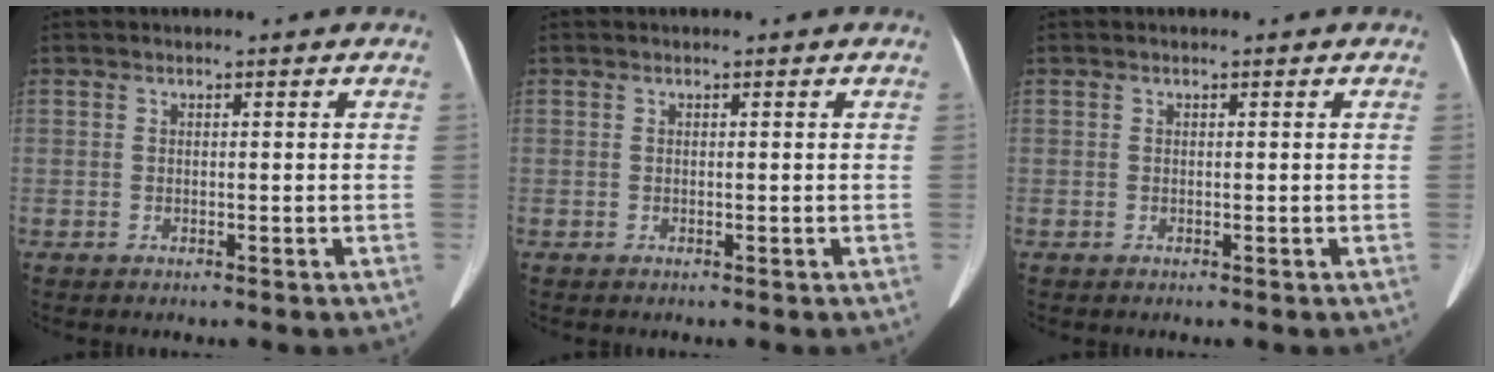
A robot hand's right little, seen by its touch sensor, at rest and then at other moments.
{"total": 0.0}
{"total": 0.0}